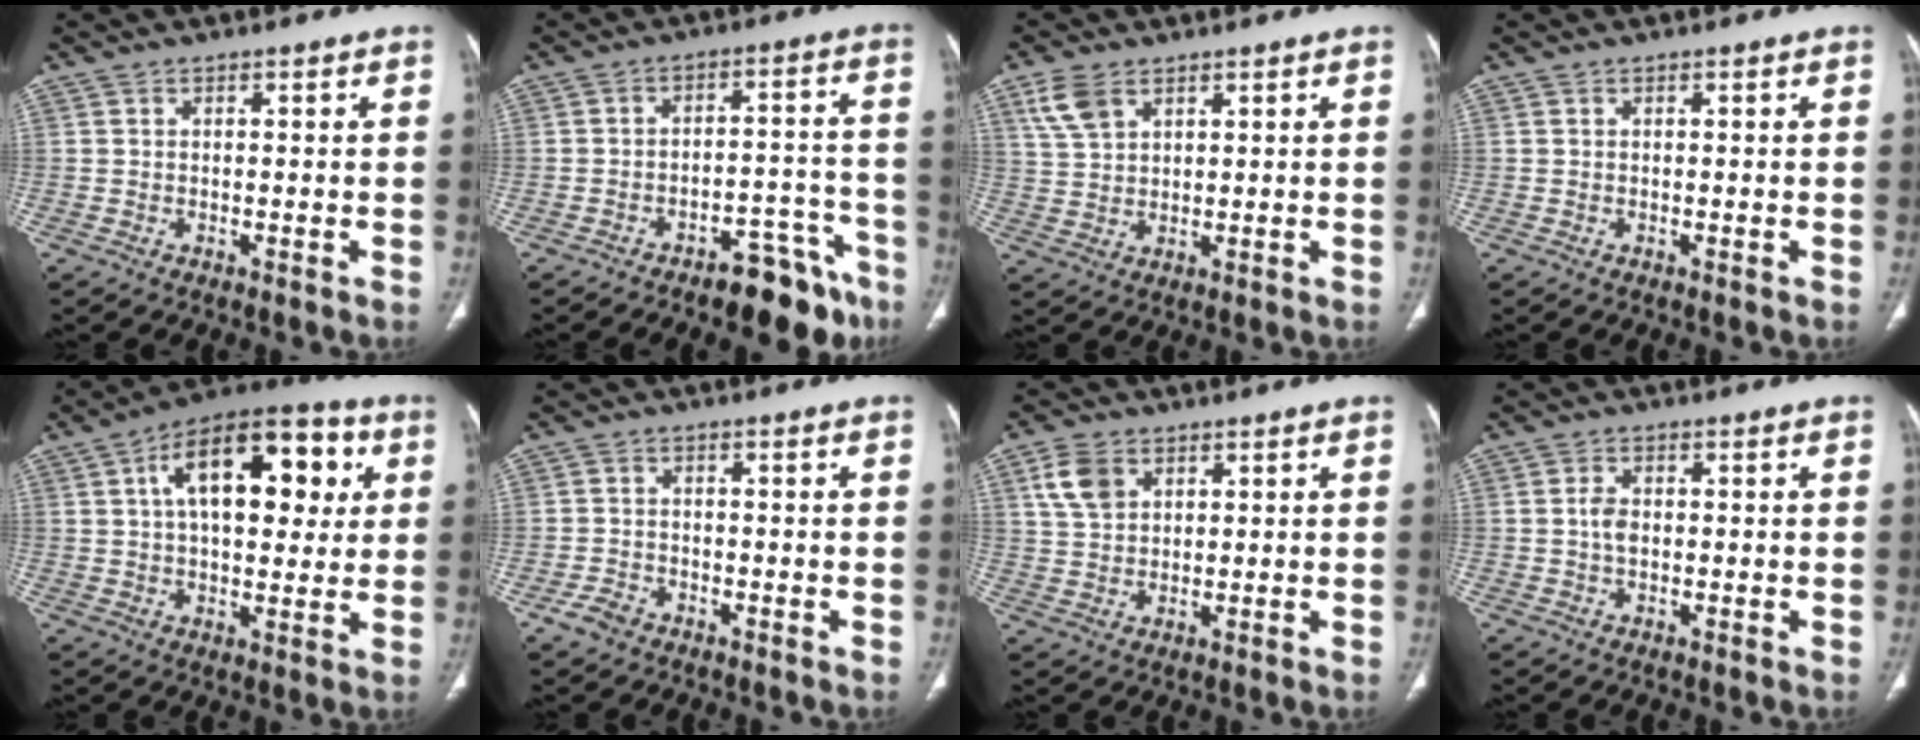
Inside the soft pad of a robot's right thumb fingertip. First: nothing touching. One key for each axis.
{"total": 12.0, "fx": -8.6, "fy": 5.0, "fz": 6.6, "tx": -0.052, "ty": 0.075, "tz": -0.119}
{"total": 5.9, "fx": 3.4, "fy": 3.4, "fz": 3.4, "tx": -0.066, "ty": -0.008, "tz": 0.077}
{"total": 0.0}
{"total": 19.7, "fx": 5.5, "fy": 10.2, "fz": 16.0, "tx": -0.205, "ty": 0.014, "tz": 0.072}
{"total": 2.9, "fx": -1.8, "fy": 1.9, "fz": 1.2, "tx": -0.024, "ty": 0.010, "tz": -0.030}
{"total": 6.3, "fx": 3.0, "fy": 4.4, "fz": 3.5, "tx": -0.058, "ty": -0.005, "tz": 0.061}
{"total": 2.6, "fx": 0.0, "fy": 1.7, "fz": 2.0, "tx": -0.040, "ty": 0.004, "tz": -0.003}